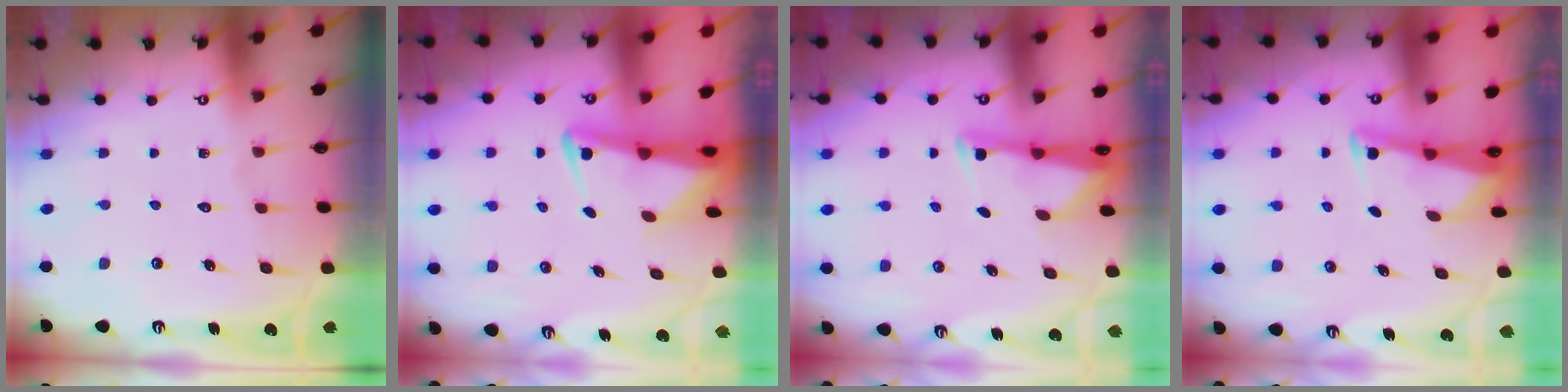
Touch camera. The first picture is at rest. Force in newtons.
{"total": 3.2, "press": 3.1, "slide": 0.6}
{"total": 2.8, "press": 2.7, "slide": 0.4}
{"total": 2.7, "press": 2.7, "slide": 0.2}